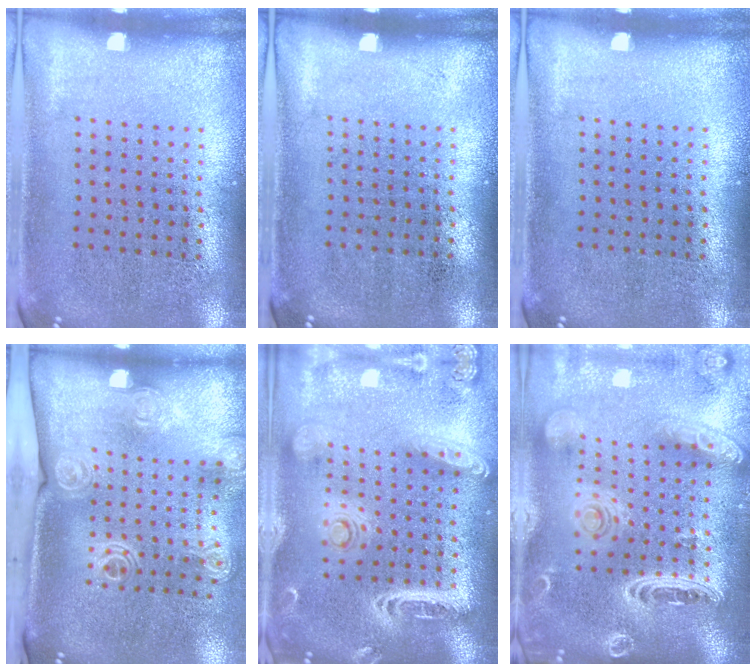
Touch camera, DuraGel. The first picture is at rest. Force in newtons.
{"total": 0.0}
{"total": 0.0}
{"total": 2.0, "press": 1.6, "slide": 1.3}
{"total": 2.8, "press": 2.4, "slide": 1.4}
{"total": 3.8, "press": 3.0, "slide": 2.4}